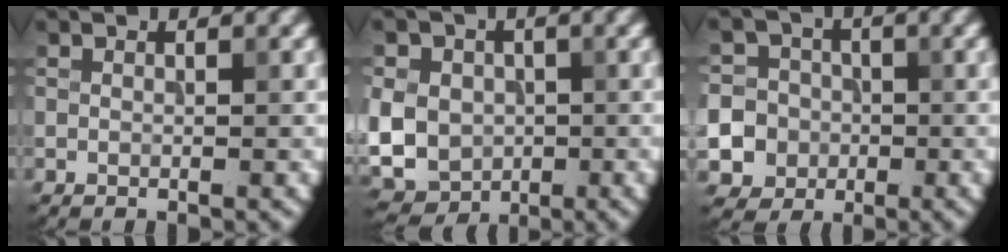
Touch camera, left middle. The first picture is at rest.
{"total": 8.8, "force": [-0.2, 7.6, 4.3], "torque": [-0.090, 0.002, -0.031]}
{"total": 11.6, "force": [-3.6, 10.7, 2.6], "torque": [-0.075, -0.011, -0.084]}